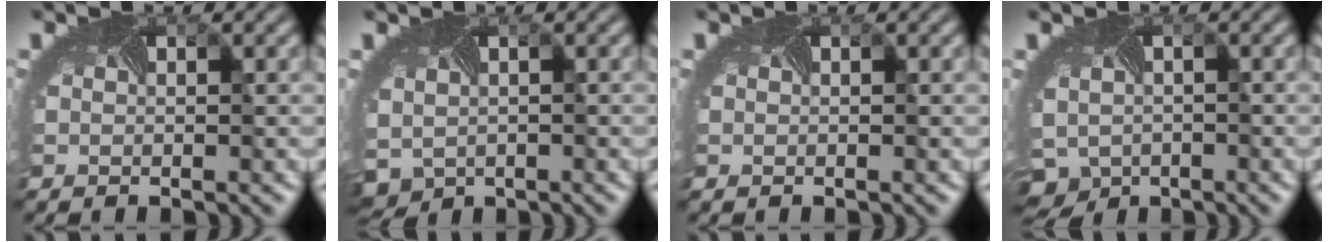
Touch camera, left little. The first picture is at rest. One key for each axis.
{"total": 2.9, "fx": -0.7, "fy": 2.4, "fz": 1.4, "tx": -0.039, "ty": -0.020, "tz": -0.003}
{"total": 0.0}
{"total": 5.9, "fx": -3.3, "fy": 4.5, "fz": 1.9, "tx": -0.057, "ty": -0.041, "tz": -0.033}